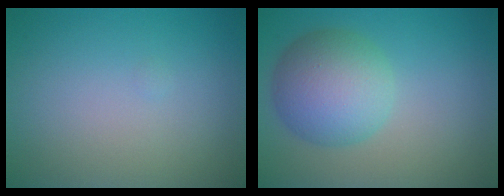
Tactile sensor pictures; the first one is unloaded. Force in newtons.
{"total": 6.2, "press": 6.2, "slide": 0.1}